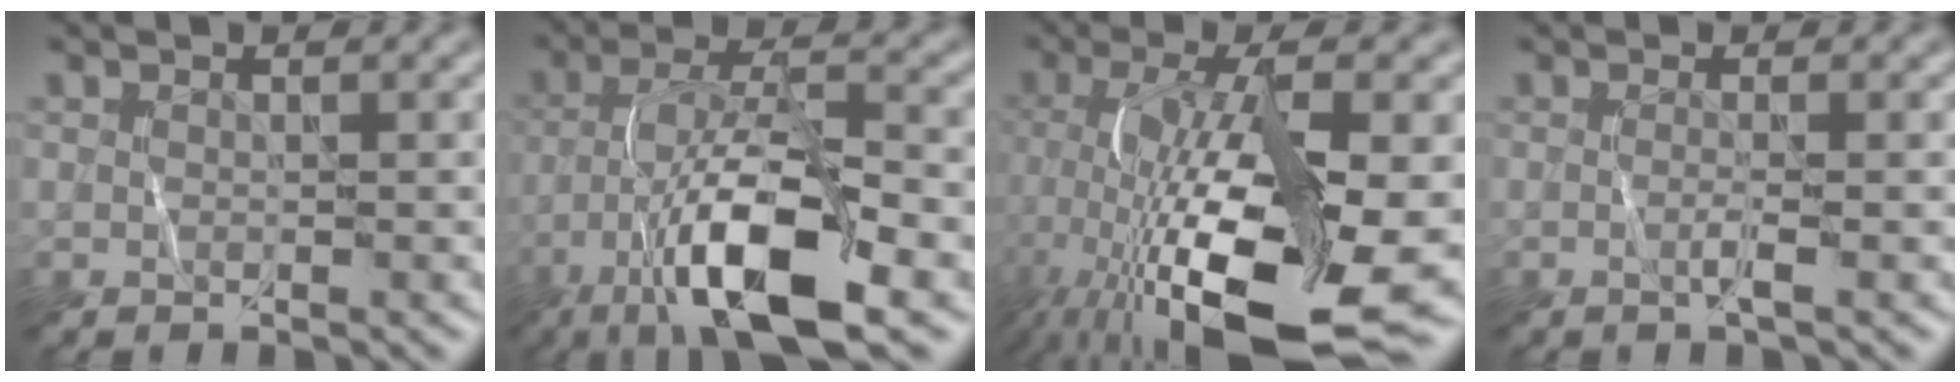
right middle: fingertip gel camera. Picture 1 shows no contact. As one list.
[{"total": 12.3, "force": [-6.0, 3.7, 10.0], "torque": [-0.182, 0.002, -0.109]}, {"total": 16.8, "force": [-4.9, 6.0, 14.9], "torque": [-0.268, -0.017, -0.082]}, {"total": 1.3, "force": [-0.3, 0.2, 1.3], "torque": [-0.023, -0.003, -0.009]}]